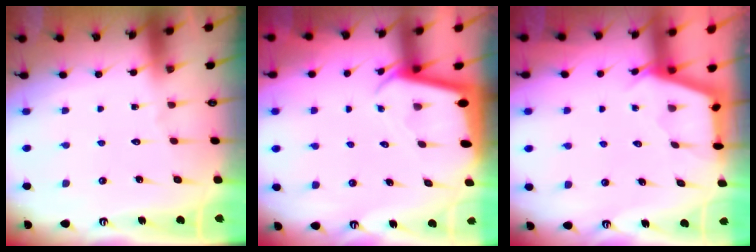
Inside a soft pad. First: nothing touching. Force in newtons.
{"total": 2.2, "press": 2.2, "slide": 0.2}
{"total": 2.7, "press": 2.7, "slide": 0.3}